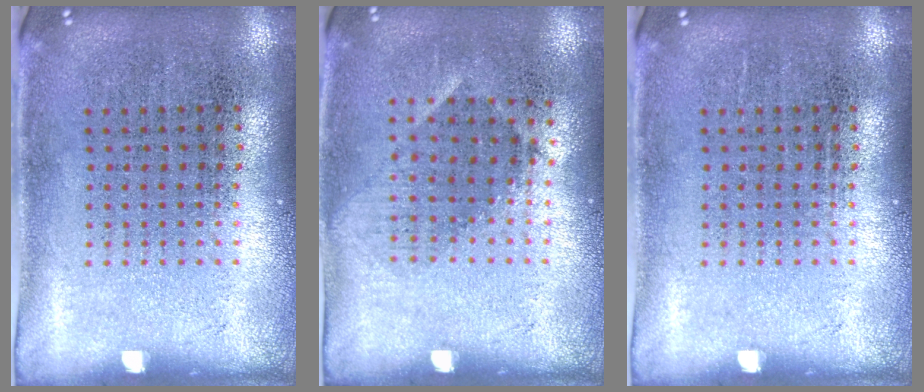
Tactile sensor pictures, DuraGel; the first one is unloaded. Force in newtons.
{"total": 0.9, "press": 0.7, "slide": 0.5}
{"total": 0.0}